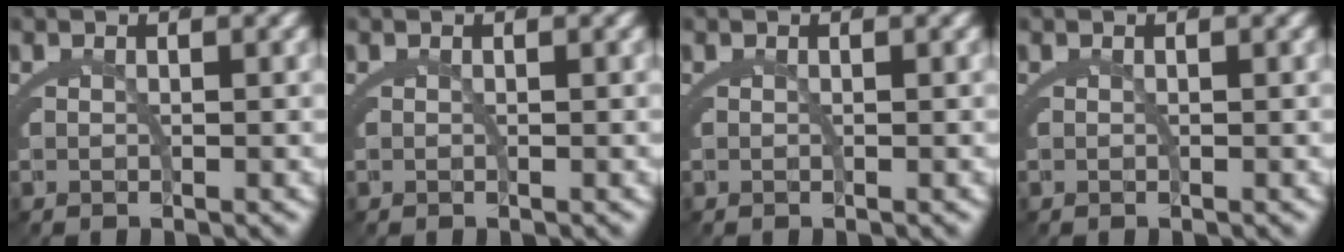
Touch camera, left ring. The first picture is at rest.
{"total": 0.0}
{"total": 0.0}
{"total": 0.0}